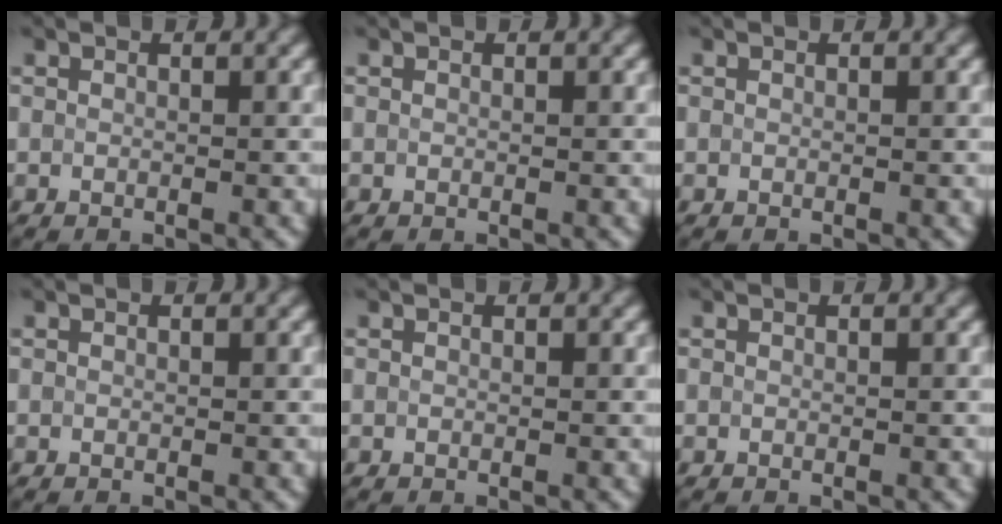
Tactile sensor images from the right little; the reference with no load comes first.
{"total": 0.0}
{"total": 0.0}
{"total": 0.0}
{"total": 0.0}
{"total": 0.0}